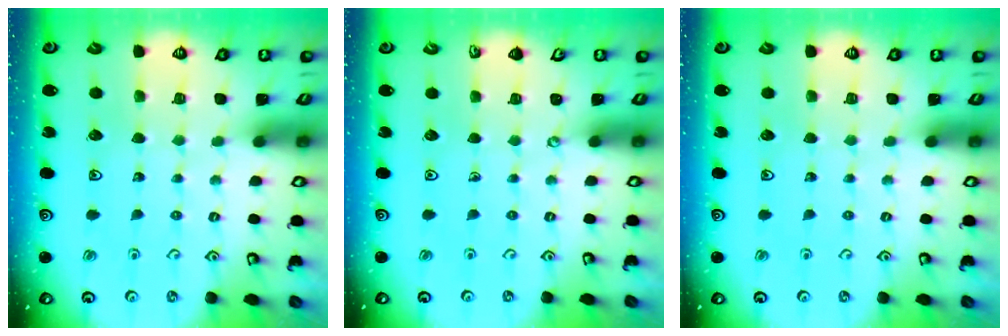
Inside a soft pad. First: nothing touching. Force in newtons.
{"total": 0.0}
{"total": 0.0}